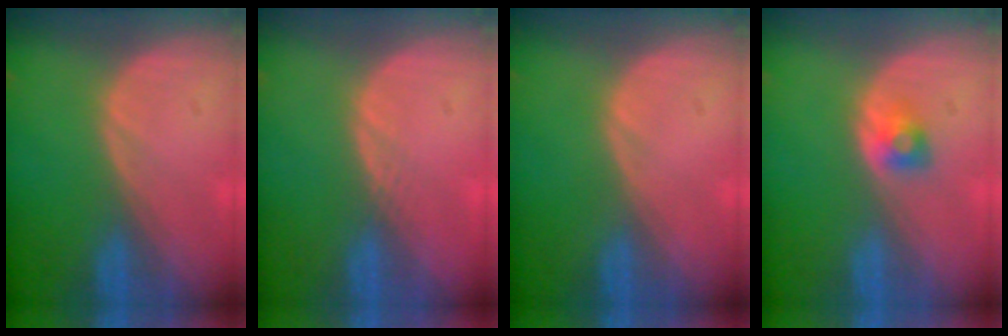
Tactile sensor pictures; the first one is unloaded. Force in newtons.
{"total": 0.7, "press": 0.6, "slide": 0.3}
{"total": 0.0}
{"total": 2.2, "press": 2.2, "slide": 0.3}